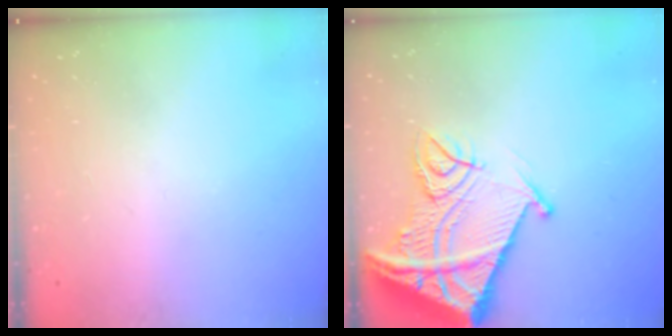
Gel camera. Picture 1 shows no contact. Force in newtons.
{"total": 19.6, "press": 19.5, "slide": 2.1}